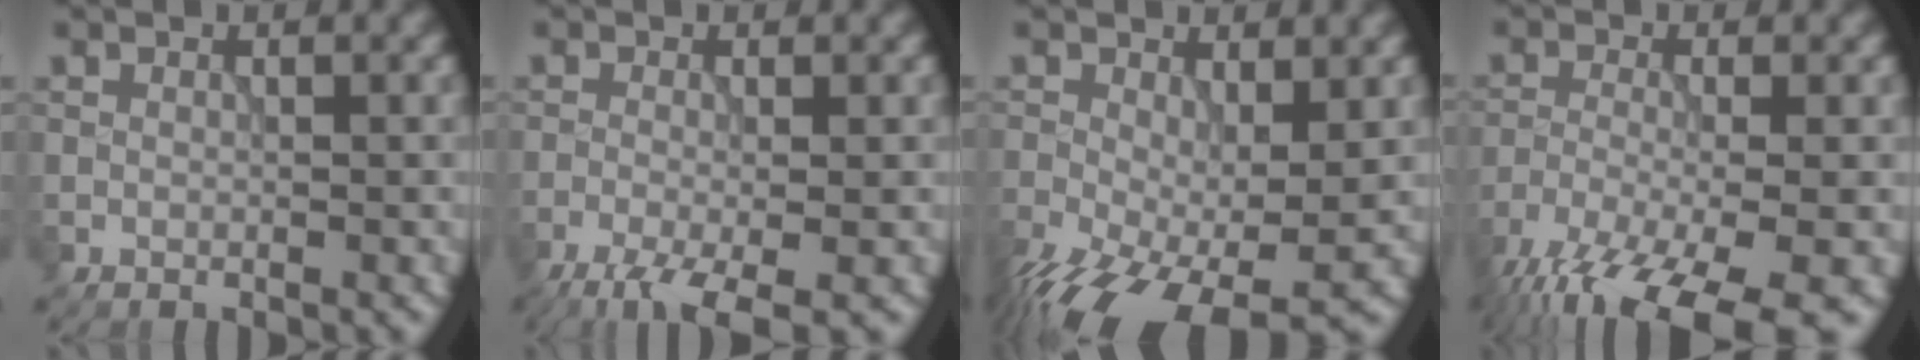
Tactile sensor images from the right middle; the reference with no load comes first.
{"total": 5.2, "force": [-3.1, 1.3, 4.0], "torque": [-0.071, -0.009, -0.061]}
{"total": 11.9, "force": [-5.1, 5.3, 9.3], "torque": [-0.192, -0.052, -0.074]}
{"total": 12.5, "force": [-8.8, 3.4, 8.2], "torque": [-0.161, -0.044, -0.138]}